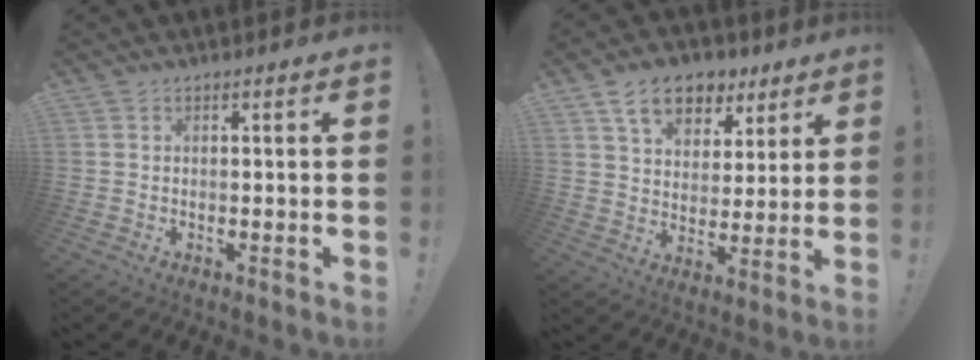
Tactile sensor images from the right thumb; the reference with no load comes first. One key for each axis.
{"total": 12.9, "fx": 7.9, "fy": 8.1, "fz": 6.2, "tx": -0.092, "ty": -0.038, "tz": 0.145}